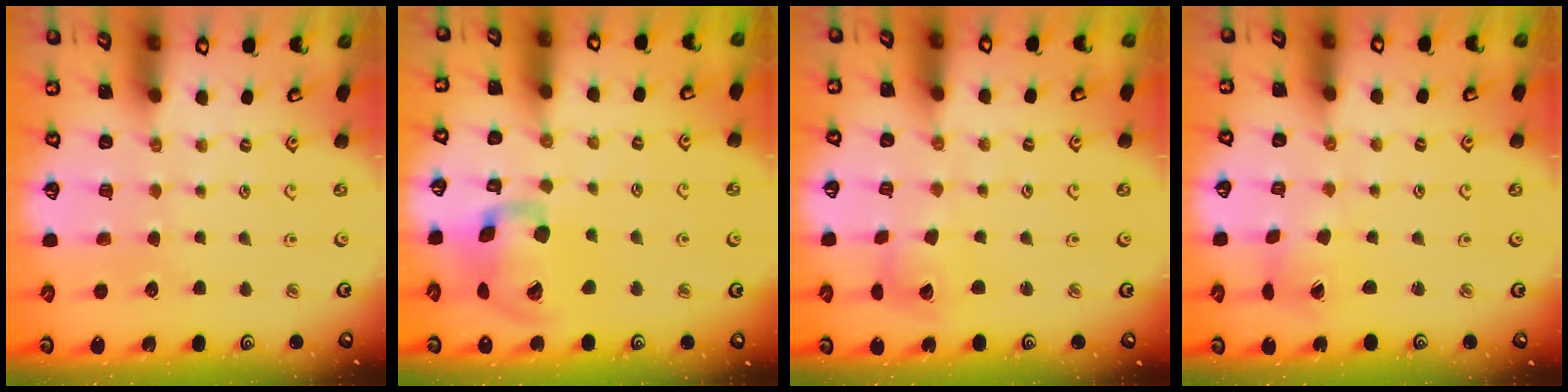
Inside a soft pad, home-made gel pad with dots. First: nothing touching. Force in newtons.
{"total": 16.5, "press": 16.3, "slide": 2.7}
{"total": 6.1, "press": 6.0, "slide": 0.9}
{"total": 3.0, "press": 3.0, "slide": 0.2}